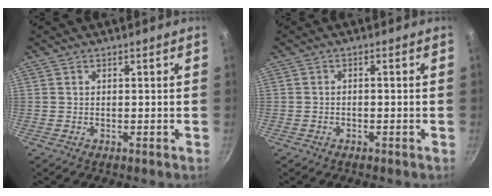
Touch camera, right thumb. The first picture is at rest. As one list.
[{"total": 0.9, "force": [-0.6, 0.4, 0.6], "torque": [-0.015, 0.010, -0.011]}]